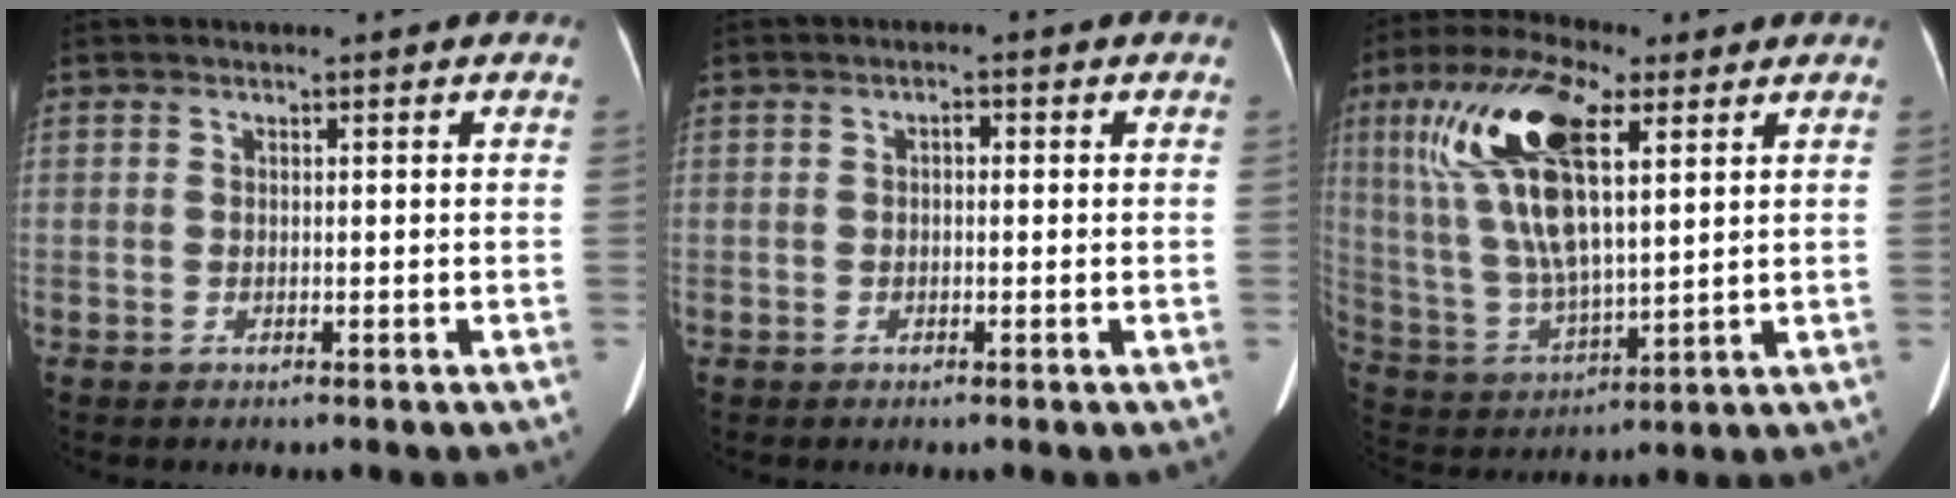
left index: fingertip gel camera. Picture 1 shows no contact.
{"total": 1.2, "force": [0.1, 0.6, 1.0], "torque": [-0.012, 0.007, 0.000]}
{"total": 17.7, "force": [6.6, 5.2, 15.6], "torque": [-0.335, 0.014, 0.125]}